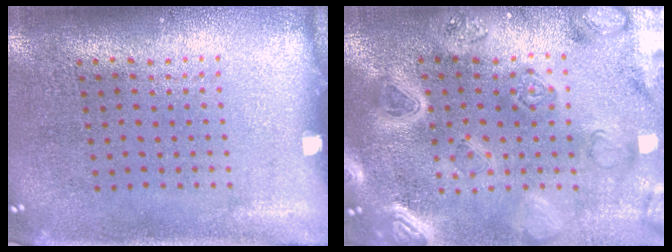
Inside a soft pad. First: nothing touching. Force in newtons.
{"total": 4.1, "press": 3.7, "slide": 1.9}